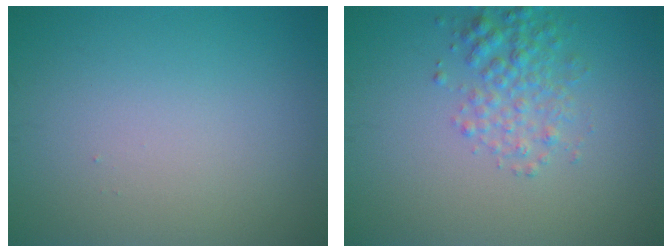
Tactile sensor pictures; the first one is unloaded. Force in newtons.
{"total": 2.9, "press": 2.9, "slide": 0.1}